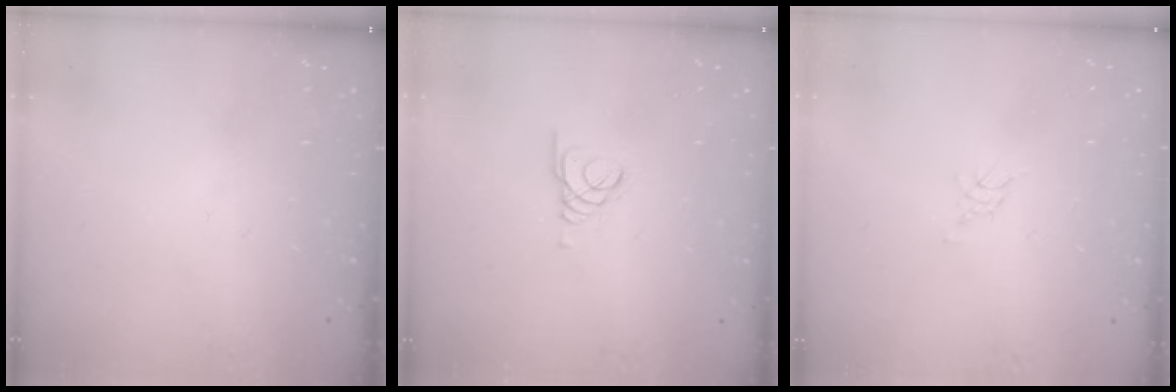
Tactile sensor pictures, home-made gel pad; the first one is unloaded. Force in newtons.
{"total": 1.5, "press": 1.5, "slide": 0.1}
{"total": 1.4, "press": 1.4, "slide": 0.2}